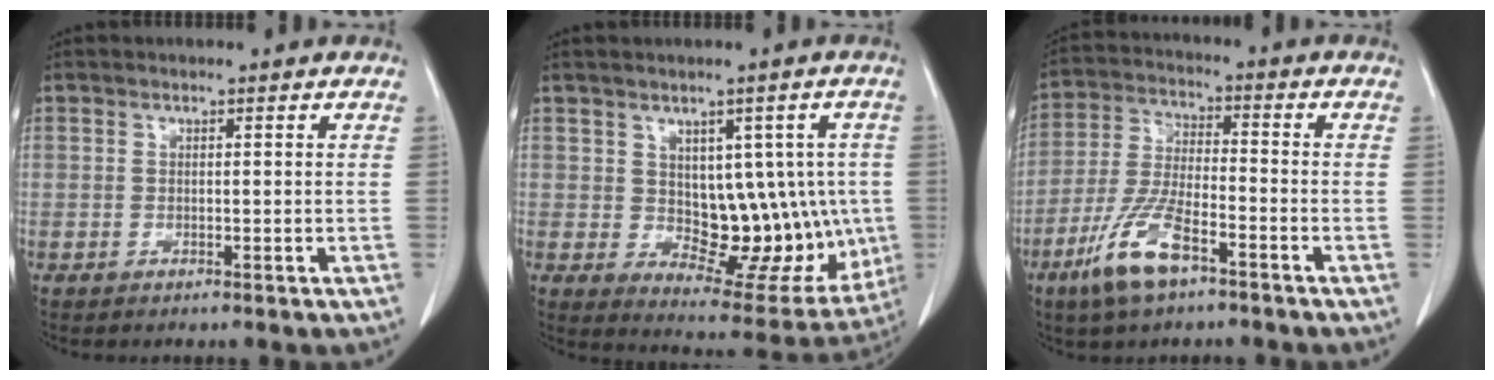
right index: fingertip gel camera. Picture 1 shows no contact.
{"total": 13.9, "force": [0.2, 7.5, 11.7], "torque": [-0.128, 0.010, 0.032]}
{"total": 10.4, "force": [-6.1, 2.5, 8.0], "torque": [-0.173, -0.012, -0.116]}